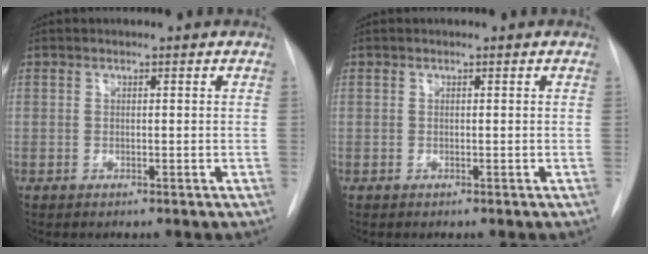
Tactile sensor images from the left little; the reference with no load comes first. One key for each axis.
{"total": 0.0}